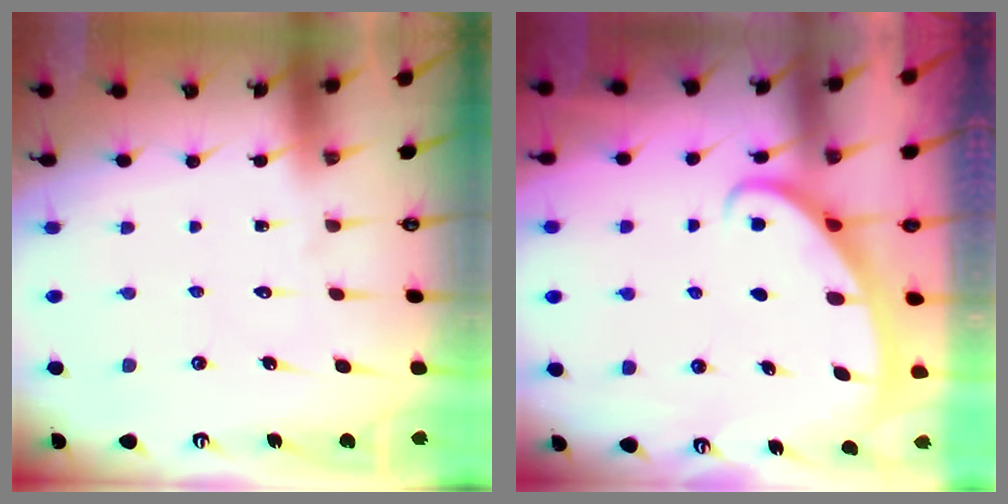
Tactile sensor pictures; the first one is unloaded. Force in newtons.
{"total": 2.5, "press": 2.5, "slide": 0.4}